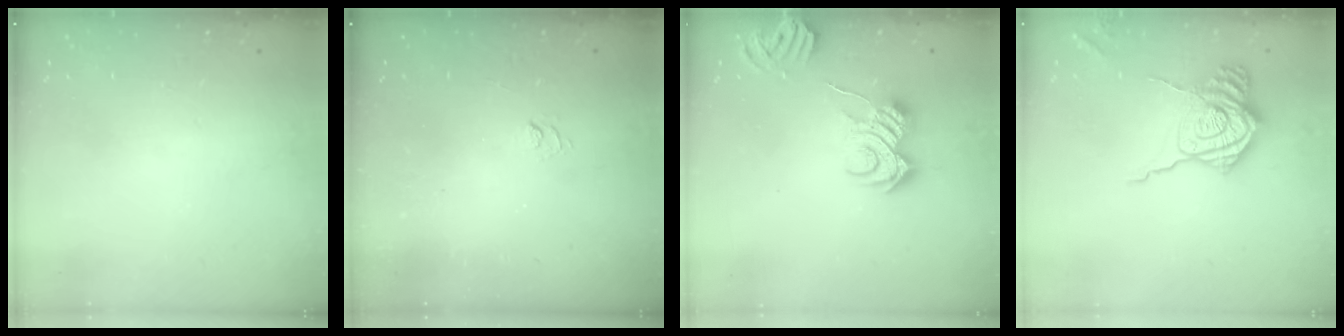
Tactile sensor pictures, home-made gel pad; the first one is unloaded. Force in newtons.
{"total": 1.9, "press": 1.5, "slide": 1.3}
{"total": 9.0, "press": 9.0, "slide": 1.0}
{"total": 16.6, "press": 16.5, "slide": 1.4}